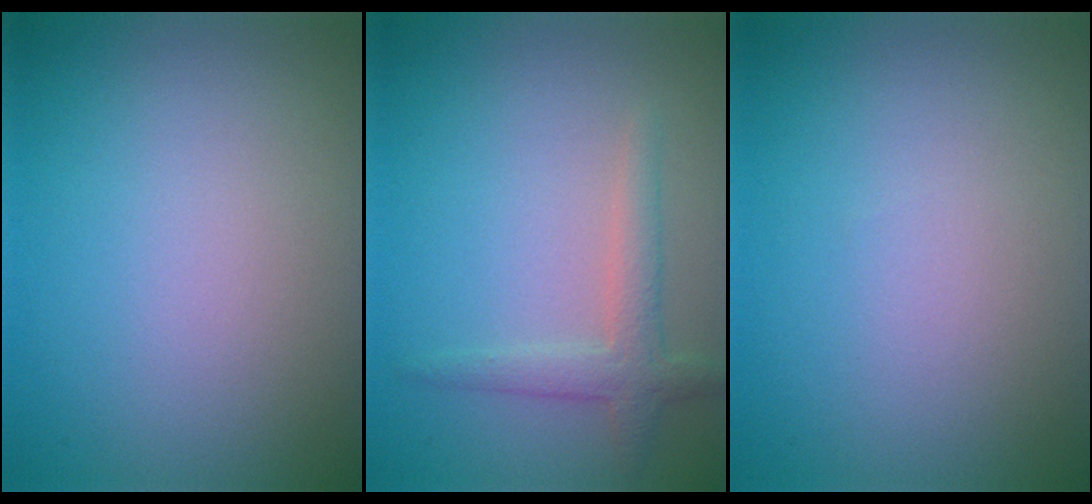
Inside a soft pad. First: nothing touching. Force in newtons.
{"total": 2.3, "press": 2.3, "slide": 0.2}
{"total": 0.0}